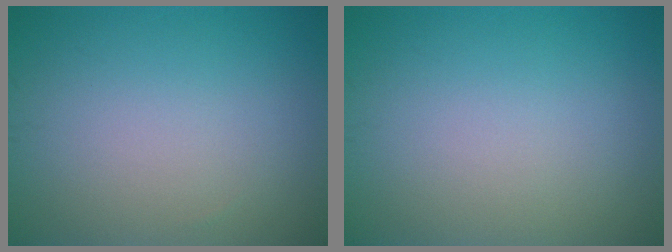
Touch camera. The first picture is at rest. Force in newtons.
{"total": 0.0}